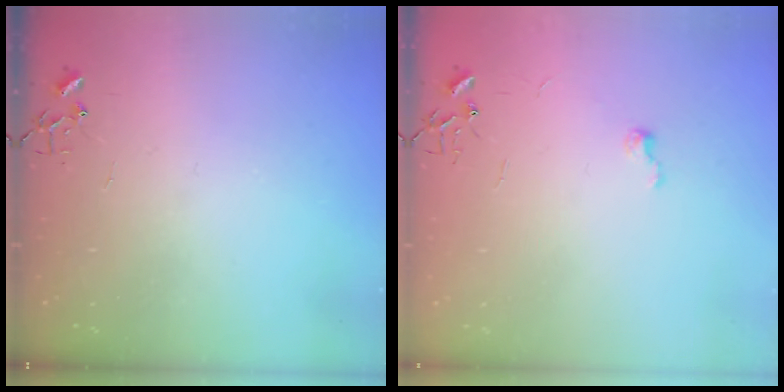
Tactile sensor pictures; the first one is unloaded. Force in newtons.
{"total": 4.7, "press": 4.6, "slide": 0.6}